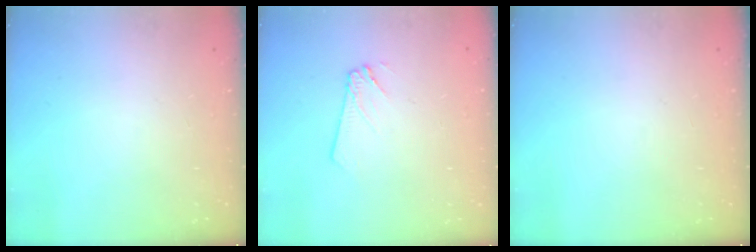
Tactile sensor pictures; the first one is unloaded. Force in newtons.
{"total": 2.4, "press": 2.4, "slide": 0.2}
{"total": 0.0}